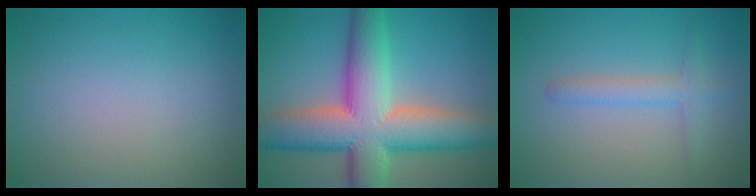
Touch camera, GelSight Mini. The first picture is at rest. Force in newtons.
{"total": 12.2, "press": 12.2, "slide": 0.6}
{"total": 2.0, "press": 2.0, "slide": 0.1}